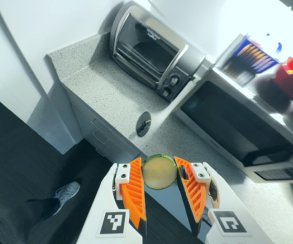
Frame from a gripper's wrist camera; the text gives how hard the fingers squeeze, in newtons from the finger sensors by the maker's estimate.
{"total": 10.1, "left": 10.4, "right": 9.7}